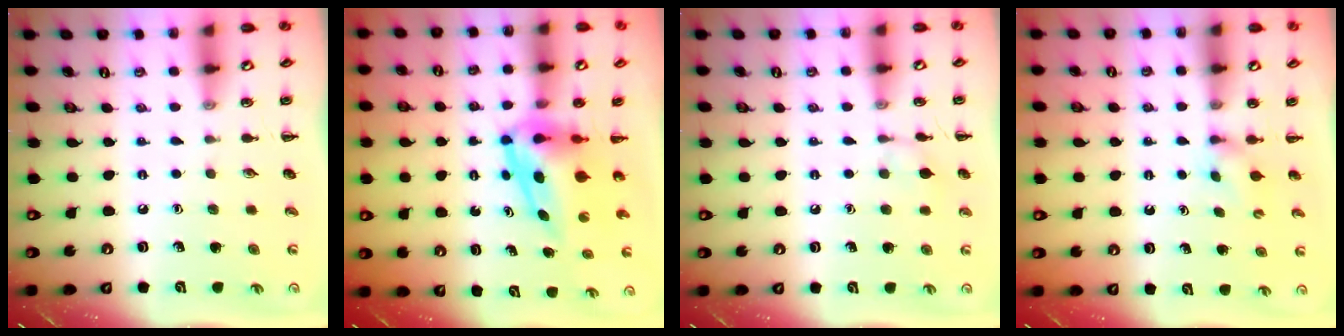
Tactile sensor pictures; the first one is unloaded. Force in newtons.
{"total": 7.7, "press": 7.4, "slide": 2.0}
{"total": 5.8, "press": 5.5, "slide": 2.0}
{"total": 2.9, "press": 2.7, "slide": 1.1}